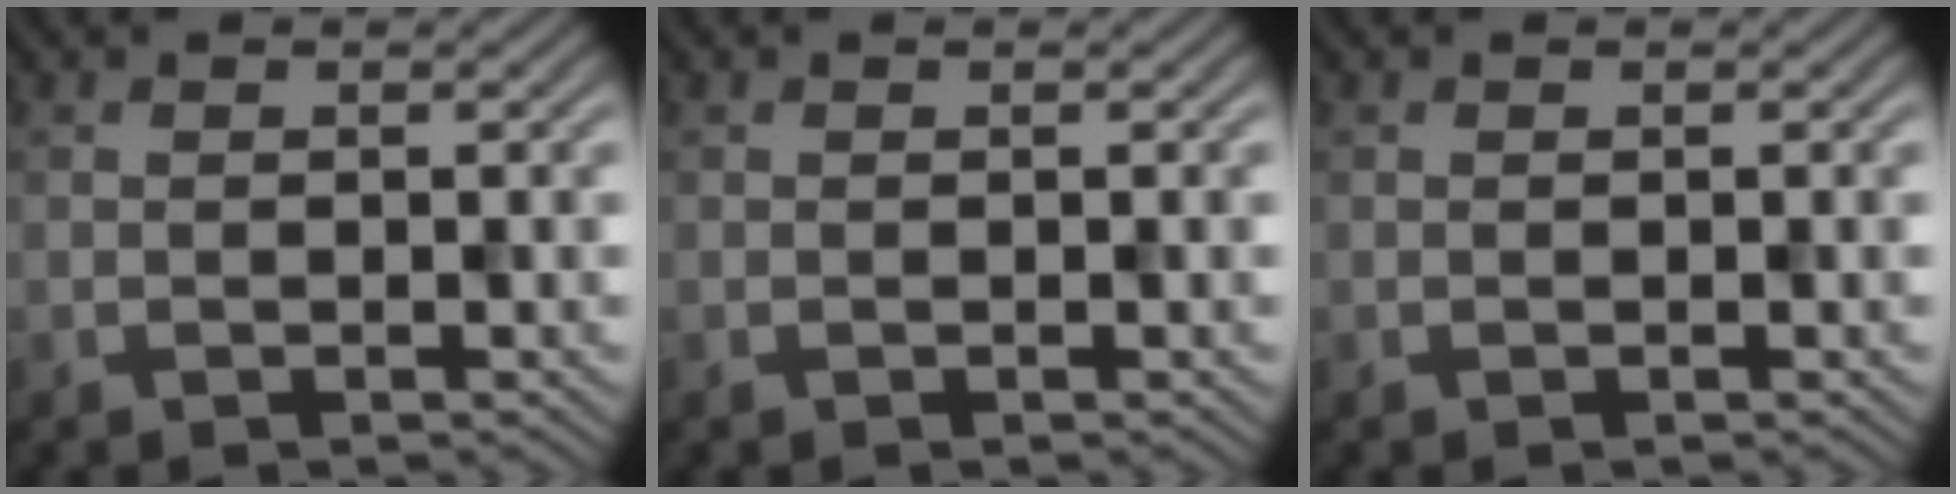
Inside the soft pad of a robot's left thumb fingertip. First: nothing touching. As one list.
[{"total": 0.0}, {"total": 0.0}]